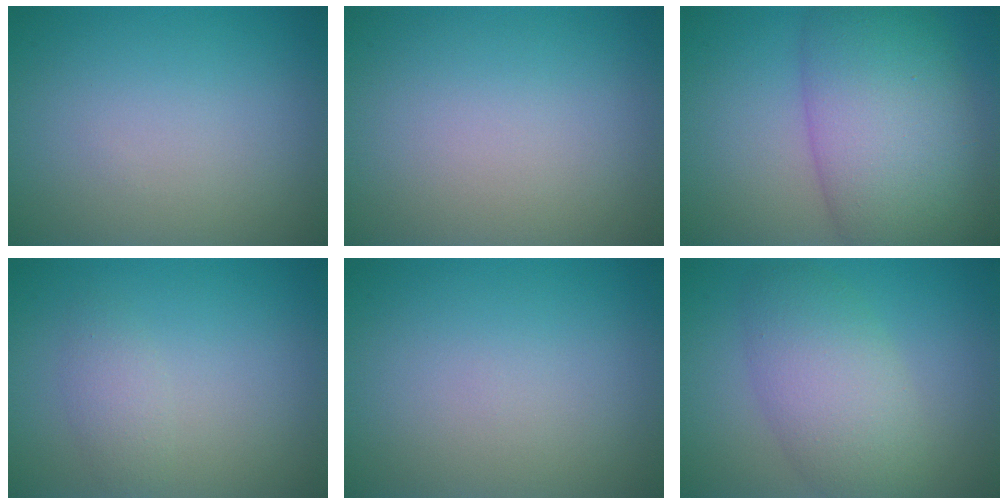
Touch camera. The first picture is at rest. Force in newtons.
{"total": 0.0}
{"total": 10.6, "press": 10.6, "slide": 0.4}
{"total": 1.6, "press": 1.6, "slide": 0.1}
{"total": 0.0}
{"total": 5.7, "press": 5.7, "slide": 0.1}